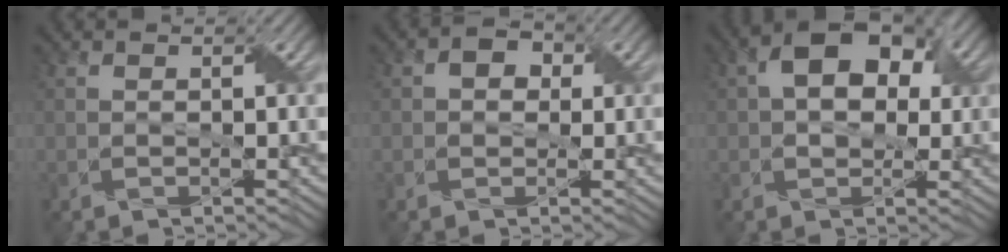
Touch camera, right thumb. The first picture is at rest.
{"total": 2.6, "force": [0.3, 2.3, 1.2], "torque": [-0.022, 0.005, -0.004]}
{"total": 8.2, "force": [2.2, 5.4, 5.9], "torque": [-0.101, 0.016, 0.026]}